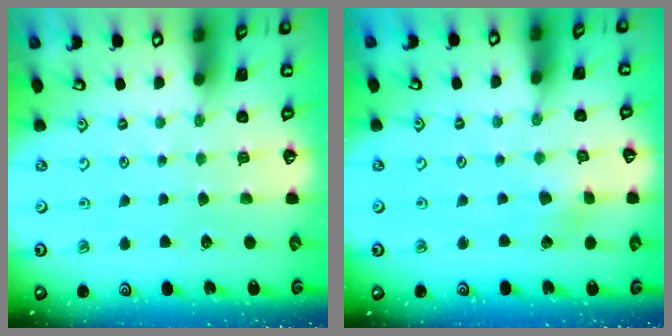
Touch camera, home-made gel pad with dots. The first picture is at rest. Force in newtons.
{"total": 3.2, "press": 3.1, "slide": 0.3}